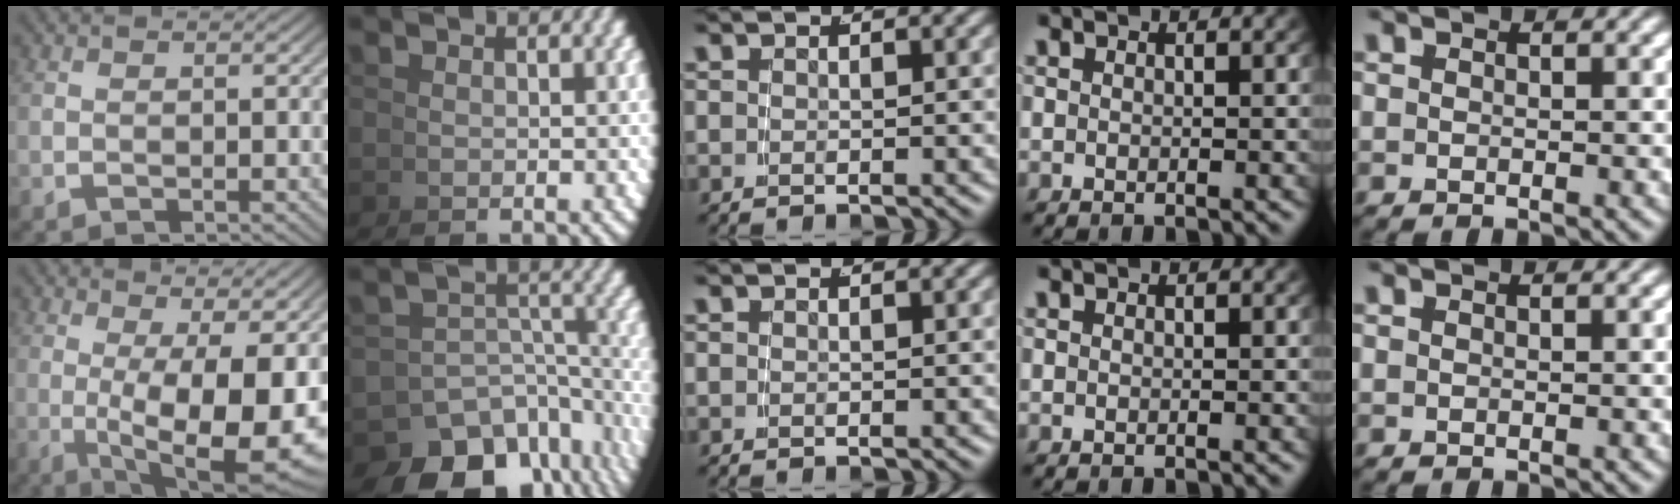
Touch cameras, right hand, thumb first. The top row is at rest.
{"thumb": {"total": 15.1, "force": [-1.5, 8.2, 12.6], "torque": [-0.212, -0.052, 0.009]}, "index": {"total": 11.4, "force": [-6.8, 6.4, 6.6], "torque": [-0.088, -0.042, -0.092]}}